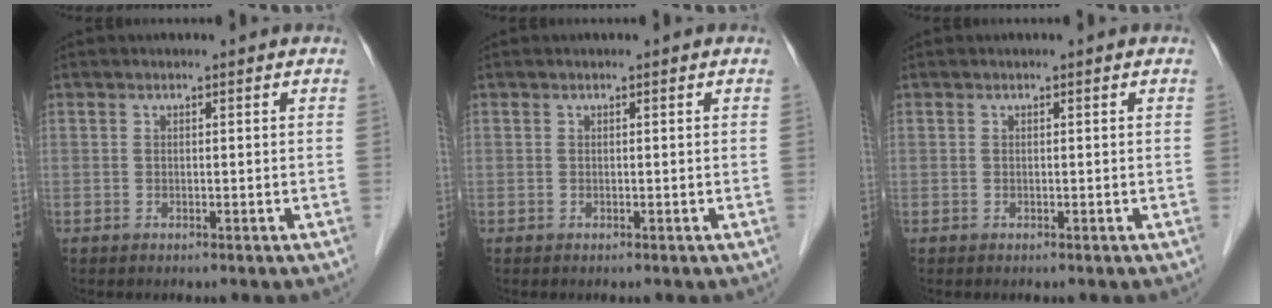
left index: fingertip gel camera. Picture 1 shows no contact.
{"total": 0.0}
{"total": 0.0}